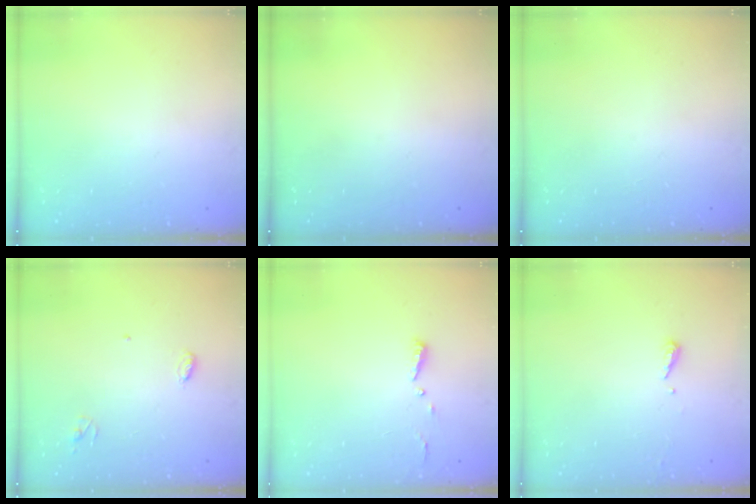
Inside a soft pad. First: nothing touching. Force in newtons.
{"total": 0.0}
{"total": 0.0}
{"total": 3.6, "press": 3.6, "slide": 0.3}
{"total": 4.4, "press": 4.4, "slide": 0.4}
{"total": 5.3, "press": 5.3, "slide": 0.5}